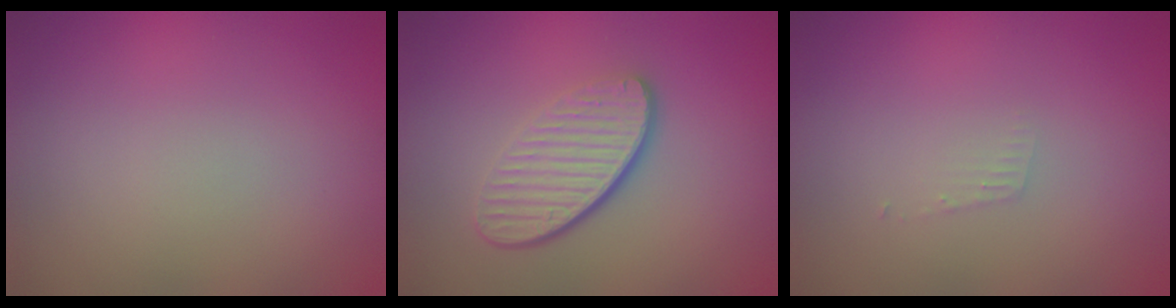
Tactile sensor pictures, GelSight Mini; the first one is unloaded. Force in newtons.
{"total": 4.6, "press": 3.2, "slide": 3.3}
{"total": 0.7, "press": 0.7, "slide": 0.1}